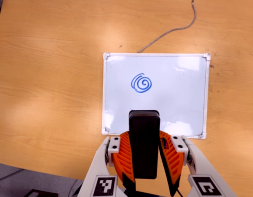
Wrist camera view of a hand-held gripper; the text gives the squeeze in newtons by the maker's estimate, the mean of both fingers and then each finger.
{"total": 11.0, "left": 8.6, "right": 13.4}